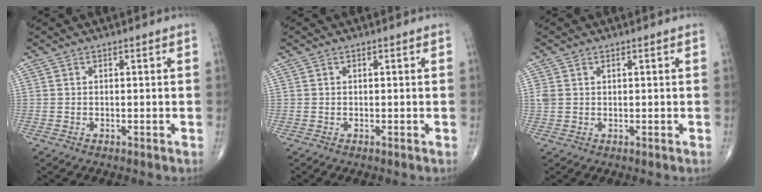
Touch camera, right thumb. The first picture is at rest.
{"total": 0.0}
{"total": 2.1, "force": [0.6, 1.7, 1.1], "torque": [-0.026, 0.004, 0.016]}